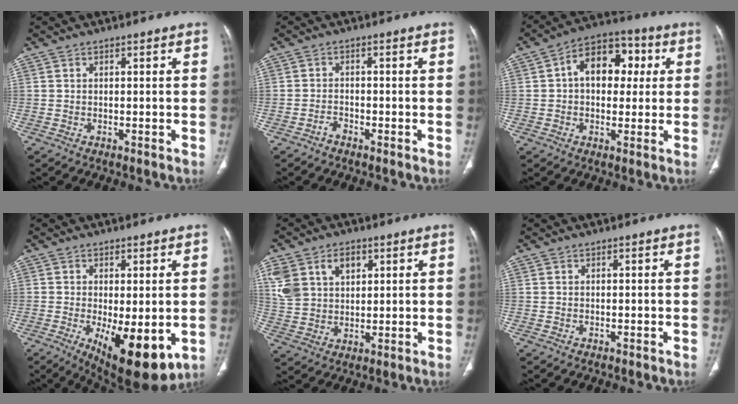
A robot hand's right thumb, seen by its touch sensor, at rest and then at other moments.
{"total": 1.5, "force": [-1.3, 0.6, 0.5], "torque": [-0.011, 0.009, -0.025]}
{"total": 12.6, "force": [2.3, 8.5, 9.0], "torque": [-0.097, 0.023, 0.027]}
{"total": 12.8, "force": [-3.2, 4.8, 11.4], "torque": [-0.166, -0.027, -0.031]}
{"total": 11.1, "force": [4.6, 7.9, 6.4], "torque": [-0.112, -0.003, 0.098]}
{"total": 0.0}